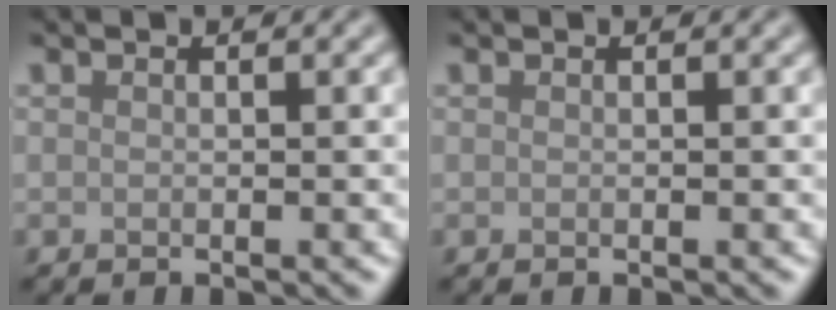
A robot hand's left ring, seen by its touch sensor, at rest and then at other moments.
{"total": 0.0}